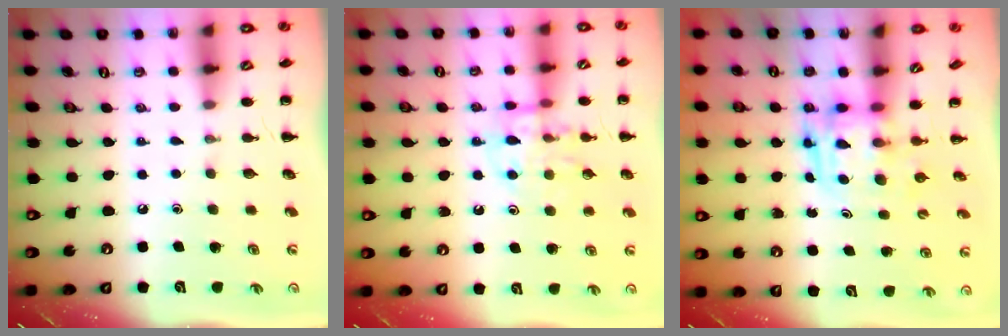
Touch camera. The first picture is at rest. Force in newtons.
{"total": 11.1, "press": 11.0, "slide": 1.3}
{"total": 3.7, "press": 3.7, "slide": 0.6}